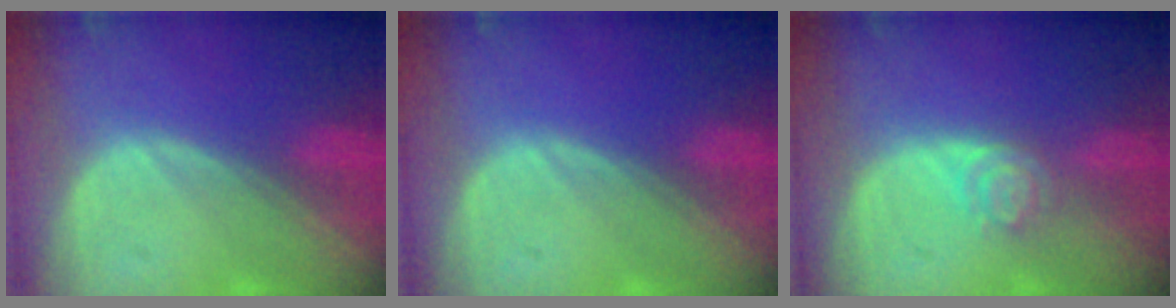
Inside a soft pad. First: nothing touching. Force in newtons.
{"total": 0.0}
{"total": 4.0, "press": 3.3, "slide": 2.1}